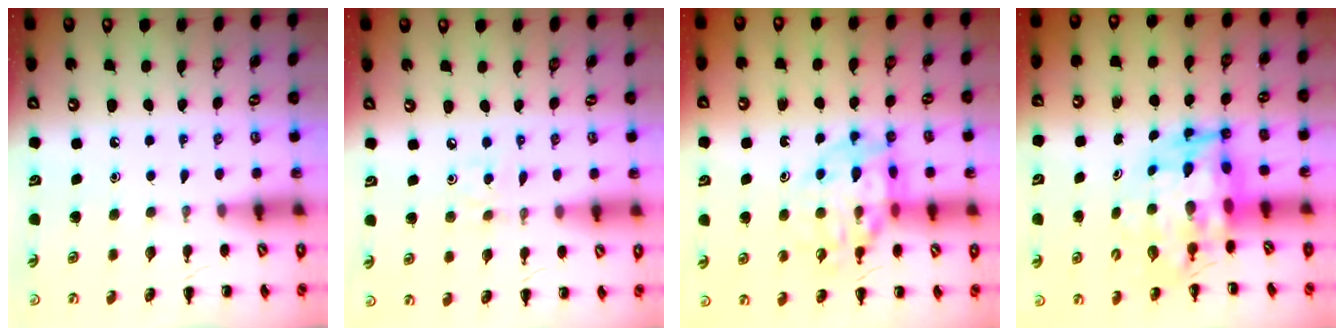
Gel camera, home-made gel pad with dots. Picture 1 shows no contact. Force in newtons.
{"total": 2.0, "press": 1.9, "slide": 0.6}
{"total": 14.4, "press": 14.2, "slide": 2.6}
{"total": 6.3, "press": 6.0, "slide": 2.1}